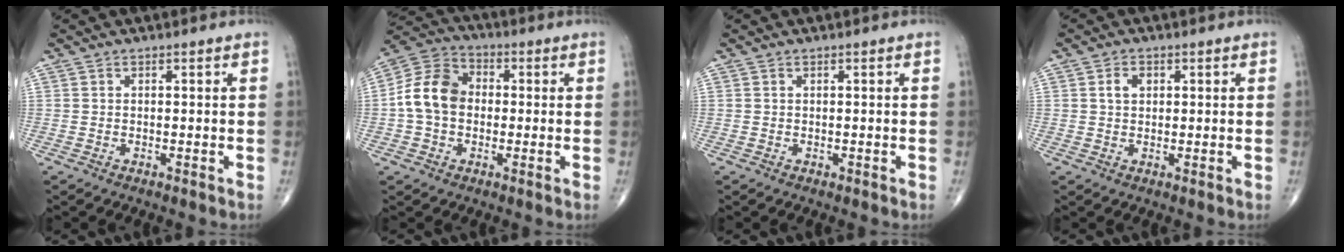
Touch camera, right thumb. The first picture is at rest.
{"total": 10.5, "force": [-0.3, 8.0, 6.8], "torque": [-0.117, 0.032, -0.018]}
{"total": 0.0}
{"total": 2.6, "force": [0.8, 1.9, 1.6], "torque": [-0.025, 0.003, 0.013]}